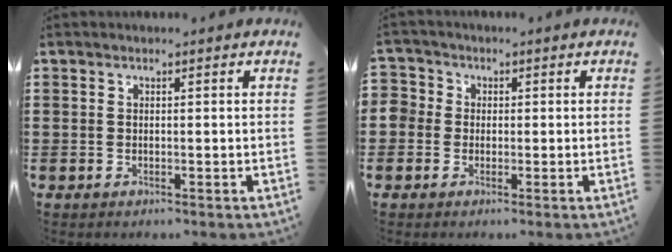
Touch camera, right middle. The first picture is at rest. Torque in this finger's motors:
{"motor_torque": [0.17, 0.12, 0.00, 0.00]}